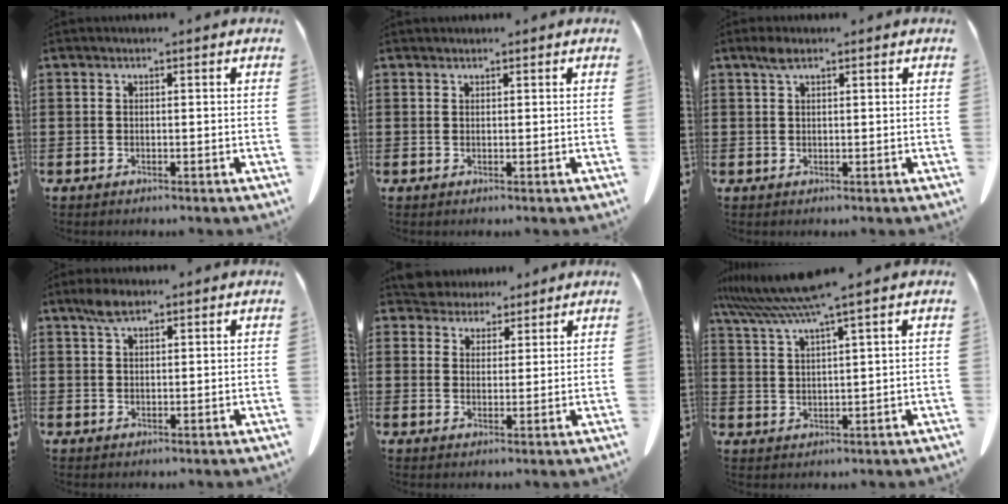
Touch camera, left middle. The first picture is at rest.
{"total": 0.7, "force": [0.6, 0.1, 0.0], "torque": [-0.002, -0.002, 0.014]}
{"total": 1.8, "force": [1.1, 0.7, 1.3], "torque": [-0.030, 0.002, 0.020]}
{"total": 3.3, "force": [2.3, 1.2, 2.1], "torque": [-0.046, 0.003, 0.042]}
{"total": 4.2, "force": [3.9, 1.6, -0.2], "torque": [-0.013, -0.008, 0.077]}
{"total": 6.6, "force": [4.9, -0.7, 4.4], "torque": [-0.106, -0.027, 0.085]}